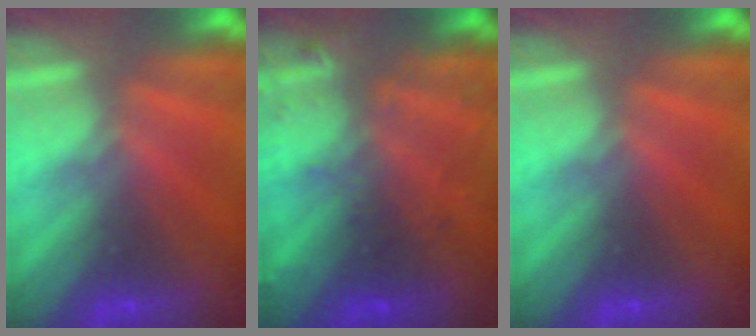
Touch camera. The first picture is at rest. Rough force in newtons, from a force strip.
{"total": 3.2}
{"total": 0.0}